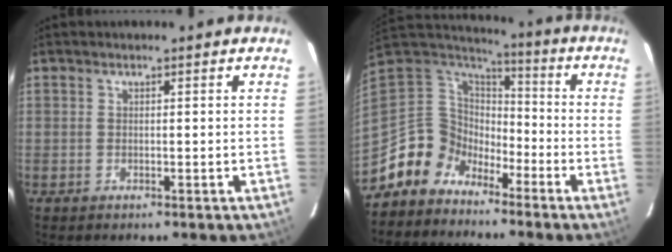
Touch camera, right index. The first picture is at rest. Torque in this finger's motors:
{"motor_torque": [0.95, -0.97, 0.09, -0.04]}